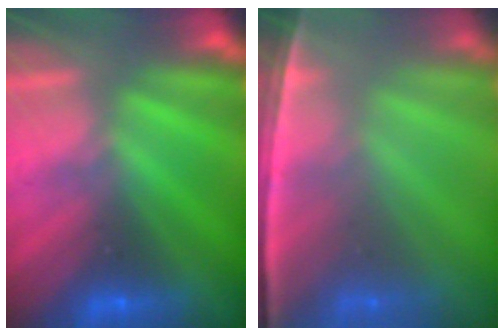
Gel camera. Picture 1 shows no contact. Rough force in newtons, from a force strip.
{"total": 7.2}